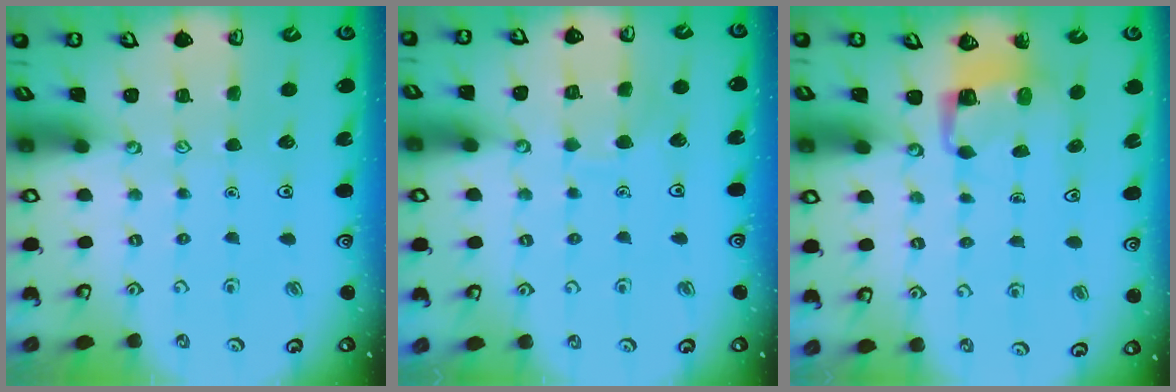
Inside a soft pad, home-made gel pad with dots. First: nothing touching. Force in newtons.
{"total": 5.2, "press": 5.1, "slide": 0.6}
{"total": 3.8, "press": 3.8, "slide": 0.2}